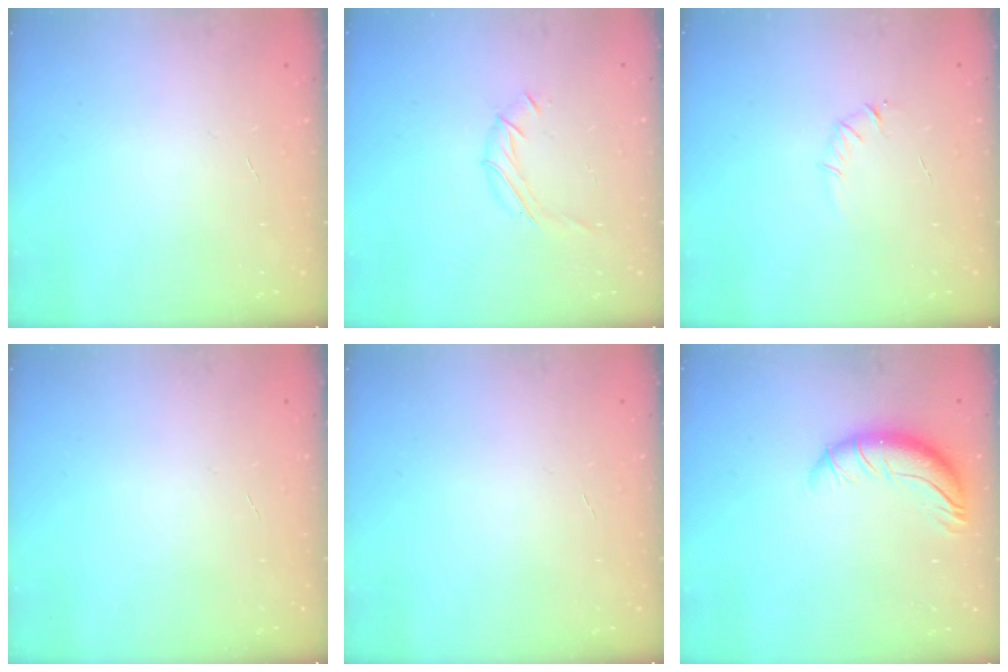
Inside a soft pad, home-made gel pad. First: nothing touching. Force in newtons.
{"total": 6.3, "press": 6.3, "slide": 0.6}
{"total": 3.3, "press": 3.1, "slide": 1.1}
{"total": 0.0}
{"total": 0.0}
{"total": 9.4, "press": 9.2, "slide": 2.2}